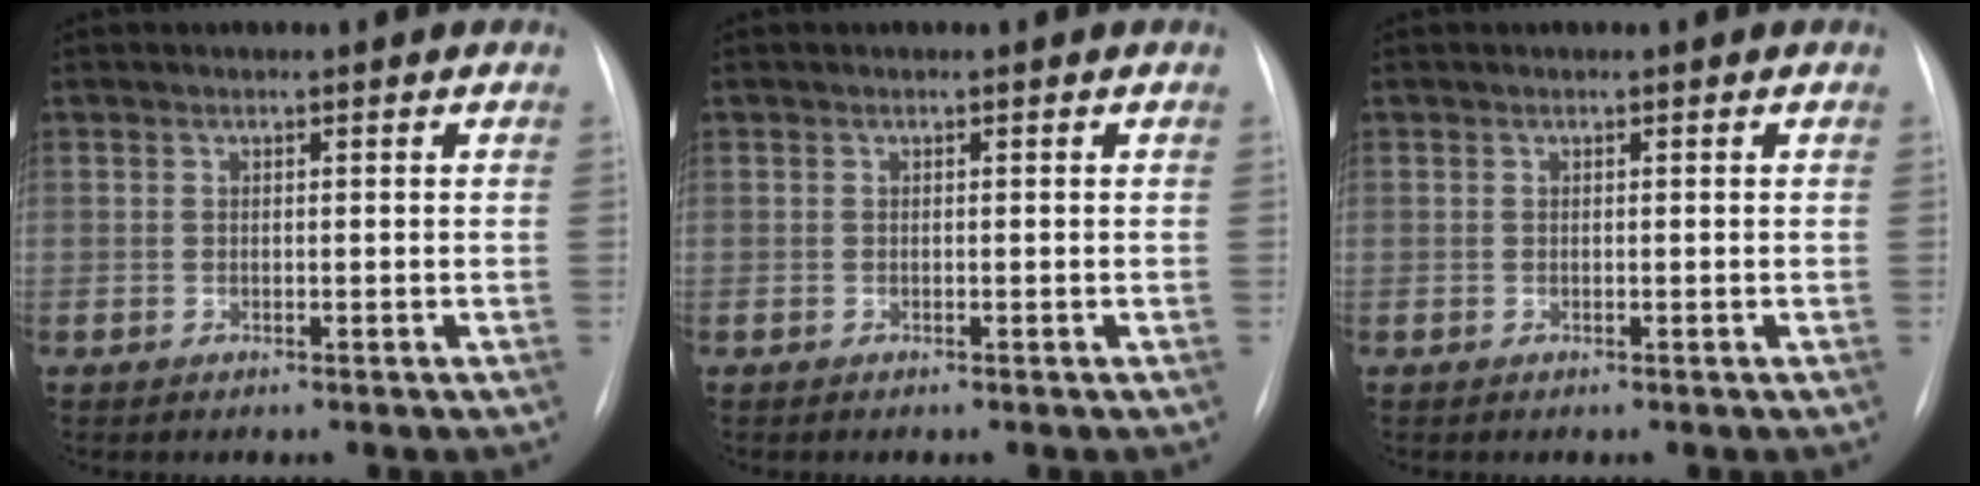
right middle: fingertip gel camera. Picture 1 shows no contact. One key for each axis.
{"total": 0.0}
{"total": 0.0}